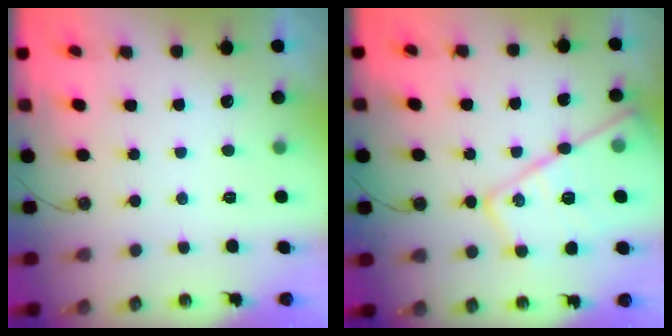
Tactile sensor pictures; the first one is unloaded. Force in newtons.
{"total": 20.6, "press": 20.5, "slide": 1.7}